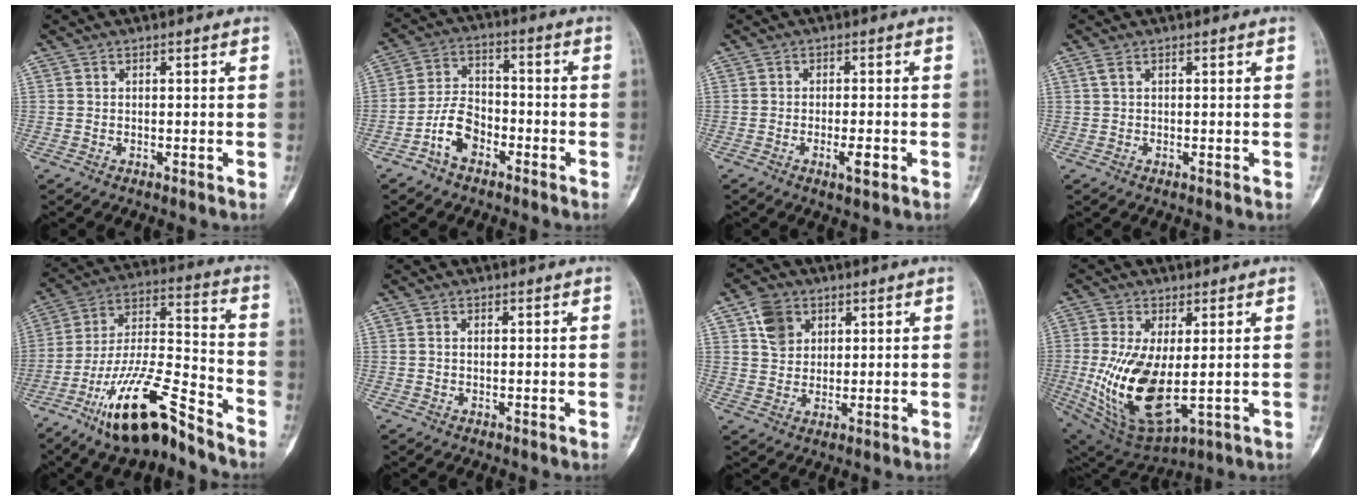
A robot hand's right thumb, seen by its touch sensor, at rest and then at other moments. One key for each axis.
{"total": 7.7, "fx": -4.1, "fy": 4.8, "fz": 4.4, "tx": -0.075, "ty": 0.035, "tz": -0.081}
{"total": 3.6, "fx": -1.4, "fy": 1.1, "fz": 3.1, "tx": -0.053, "ty": 0.000, "tz": -0.022}
{"total": 0.9, "fx": 0.4, "fy": 0.4, "fz": 0.7, "tx": -0.017, "ty": 0.008, "tz": 0.009}
{"total": 17.7, "fx": -12.3, "fy": 4.5, "fz": 11.9, "tx": -0.214, "ty": 0.084, "tz": -0.221}
{"total": 0.5, "fx": 0.1, "fy": 0.3, "fz": 0.4, "tx": -0.014, "ty": 0.003, "tz": 0.003}
{"total": 6.3, "fx": 2.7, "fy": 5.0, "fz": 2.7, "tx": -0.026, "ty": -0.007, "tz": 0.051}
{"total": 16.0, "fx": -0.8, "fy": 7.5, "fz": 14.1, "tx": -0.269, "ty": -0.021, "tz": 0.011}